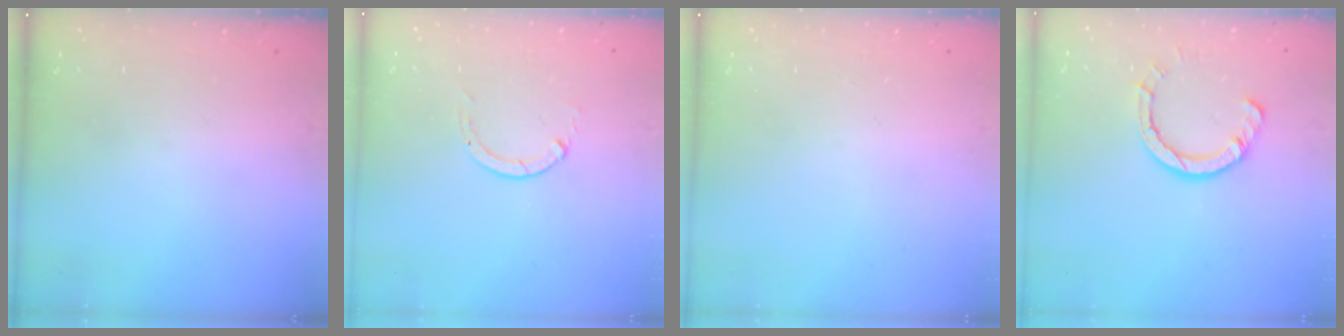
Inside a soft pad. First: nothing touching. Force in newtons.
{"total": 0.0}
{"total": 0.0}
{"total": 5.5, "press": 5.5, "slide": 0.4}